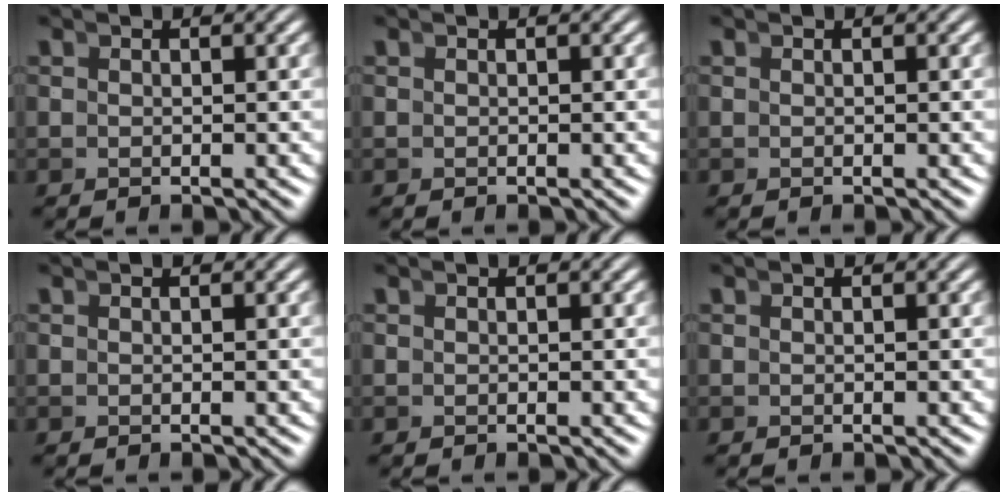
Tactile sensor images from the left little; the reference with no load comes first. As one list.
[{"total": 0.0}, {"total": 0.0}, {"total": 0.0}, {"total": 0.0}, {"total": 0.0}]